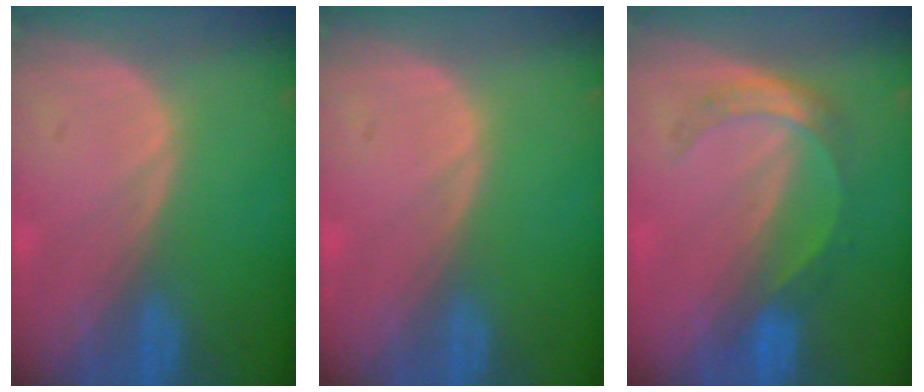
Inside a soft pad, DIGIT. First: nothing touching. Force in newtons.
{"total": 0.0}
{"total": 5.5, "press": 4.8, "slide": 2.8}